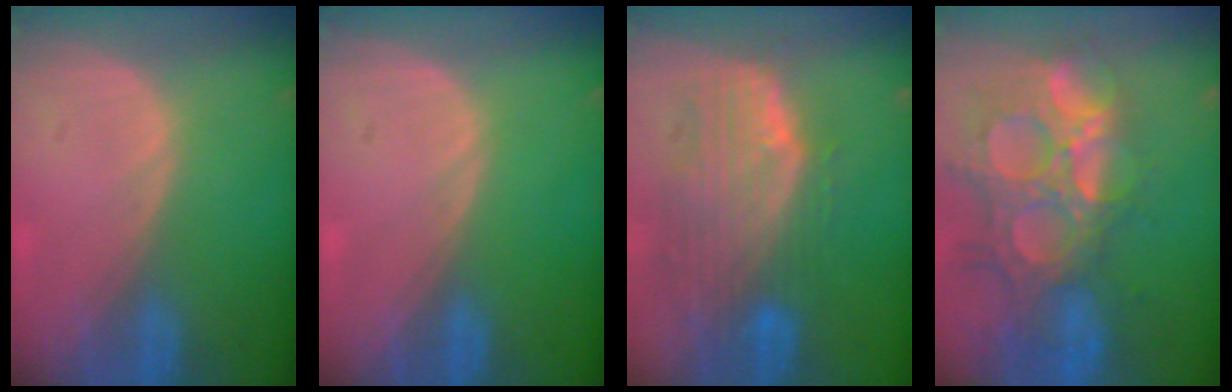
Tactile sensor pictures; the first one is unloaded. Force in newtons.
{"total": 0.0}
{"total": 10.5, "press": 9.0, "slide": 5.4}
{"total": 14.8, "press": 12.3, "slide": 8.3}